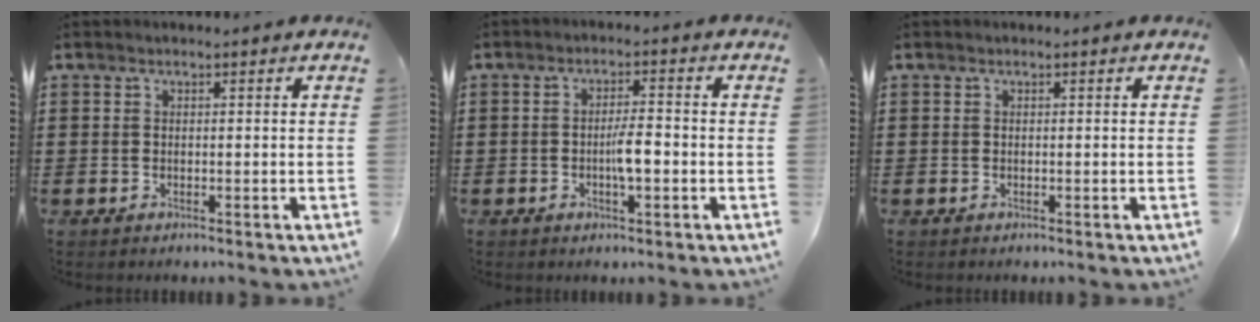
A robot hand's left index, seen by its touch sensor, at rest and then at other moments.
{"total": 3.8, "force": [-0.8, 0.9, 3.6], "torque": [-0.057, 0.002, -0.017]}
{"total": 0.0}